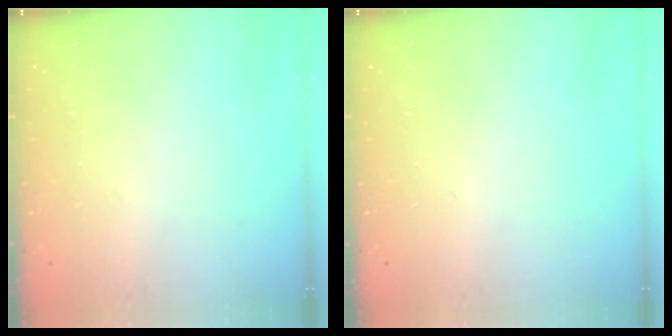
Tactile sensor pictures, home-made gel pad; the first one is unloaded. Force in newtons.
{"total": 0.0}